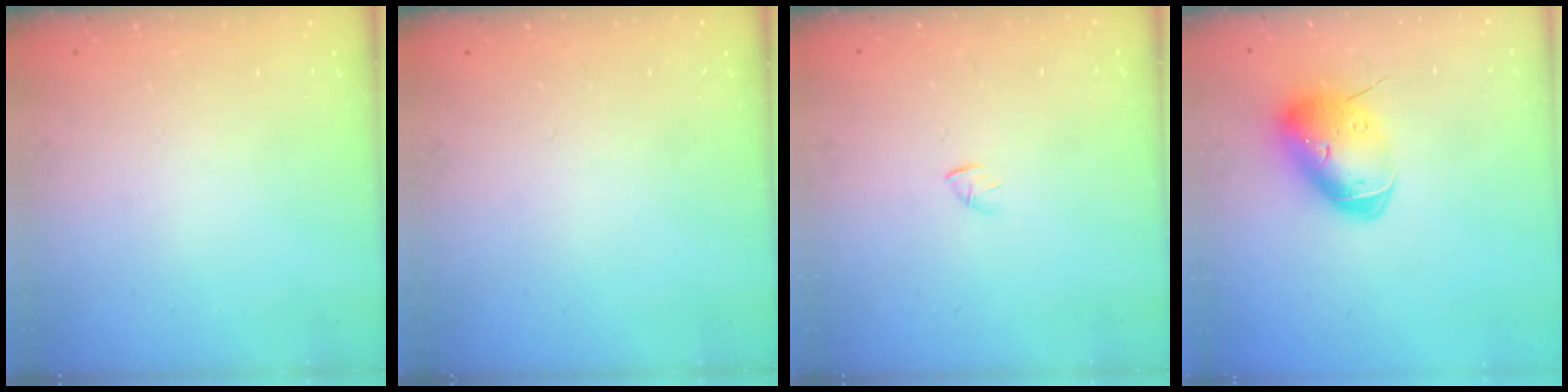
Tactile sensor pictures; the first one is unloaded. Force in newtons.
{"total": 0.0}
{"total": 1.2, "press": 1.1, "slide": 0.3}
{"total": 12.3, "press": 12.1, "slide": 1.9}